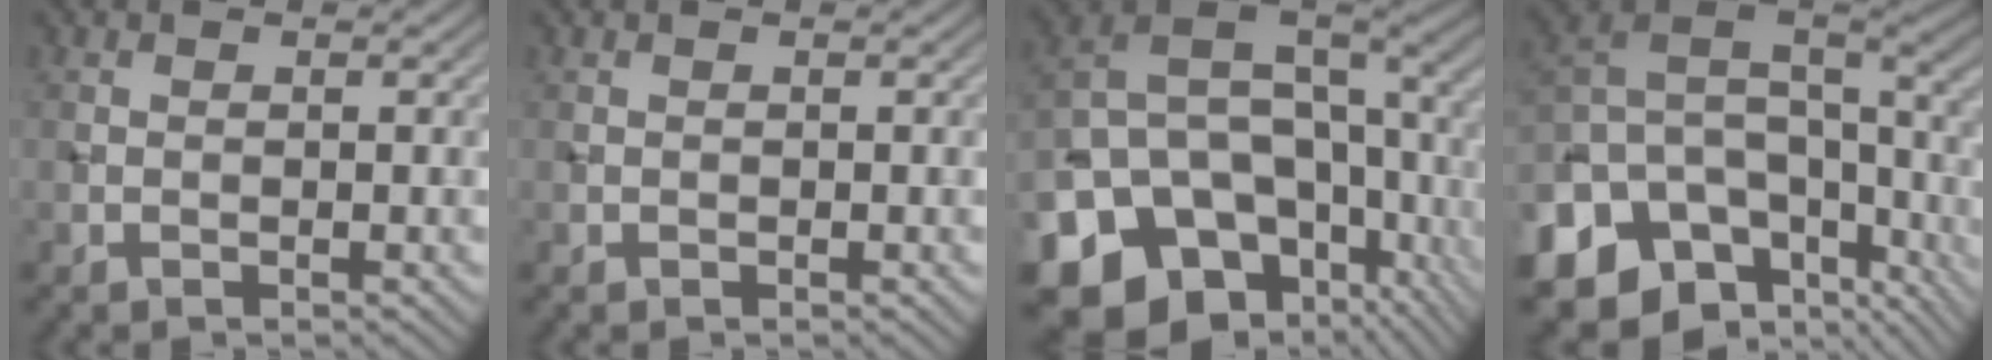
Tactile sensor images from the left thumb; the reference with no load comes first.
{"total": 0.0}
{"total": 19.6, "force": [-7.7, 14.2, 11.1], "torque": [-0.251, -0.023, -0.080]}
{"total": 16.6, "force": [-6.5, 11.6, 10.0], "torque": [-0.253, -0.031, -0.081]}